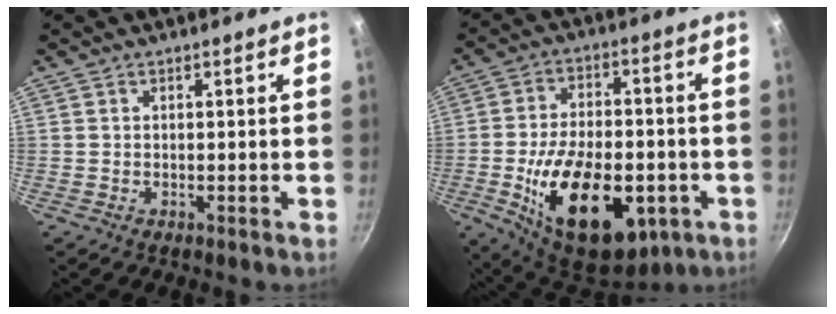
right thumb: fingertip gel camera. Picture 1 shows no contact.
{"total": 23.5, "force": [-6.6, 13.2, 18.4], "torque": [-0.280, 0.017, -0.090]}